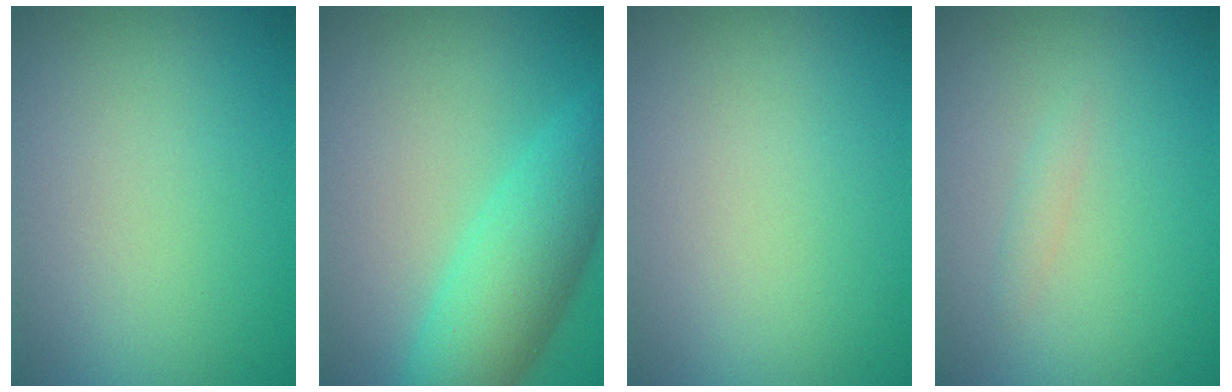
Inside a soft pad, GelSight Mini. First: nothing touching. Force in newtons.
{"total": 5.9, "press": 5.9, "slide": 0.3}
{"total": 0.0}
{"total": 0.7, "press": 0.7, "slide": 0.0}